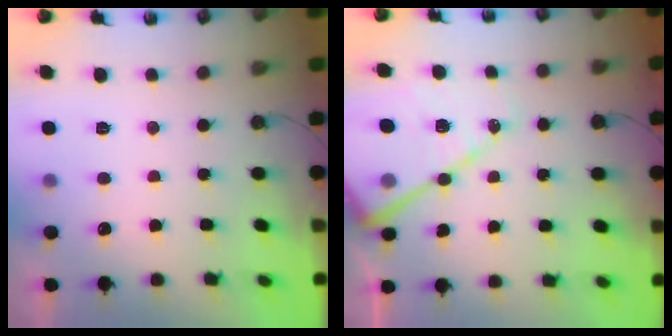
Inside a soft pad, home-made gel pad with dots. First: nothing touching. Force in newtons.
{"total": 18.3, "press": 18.2, "slide": 1.9}